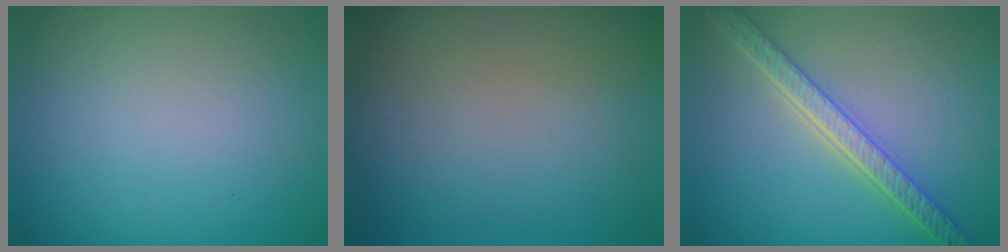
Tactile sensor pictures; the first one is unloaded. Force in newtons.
{"total": 0.0}
{"total": 5.0, "press": 4.2, "slide": 2.6}